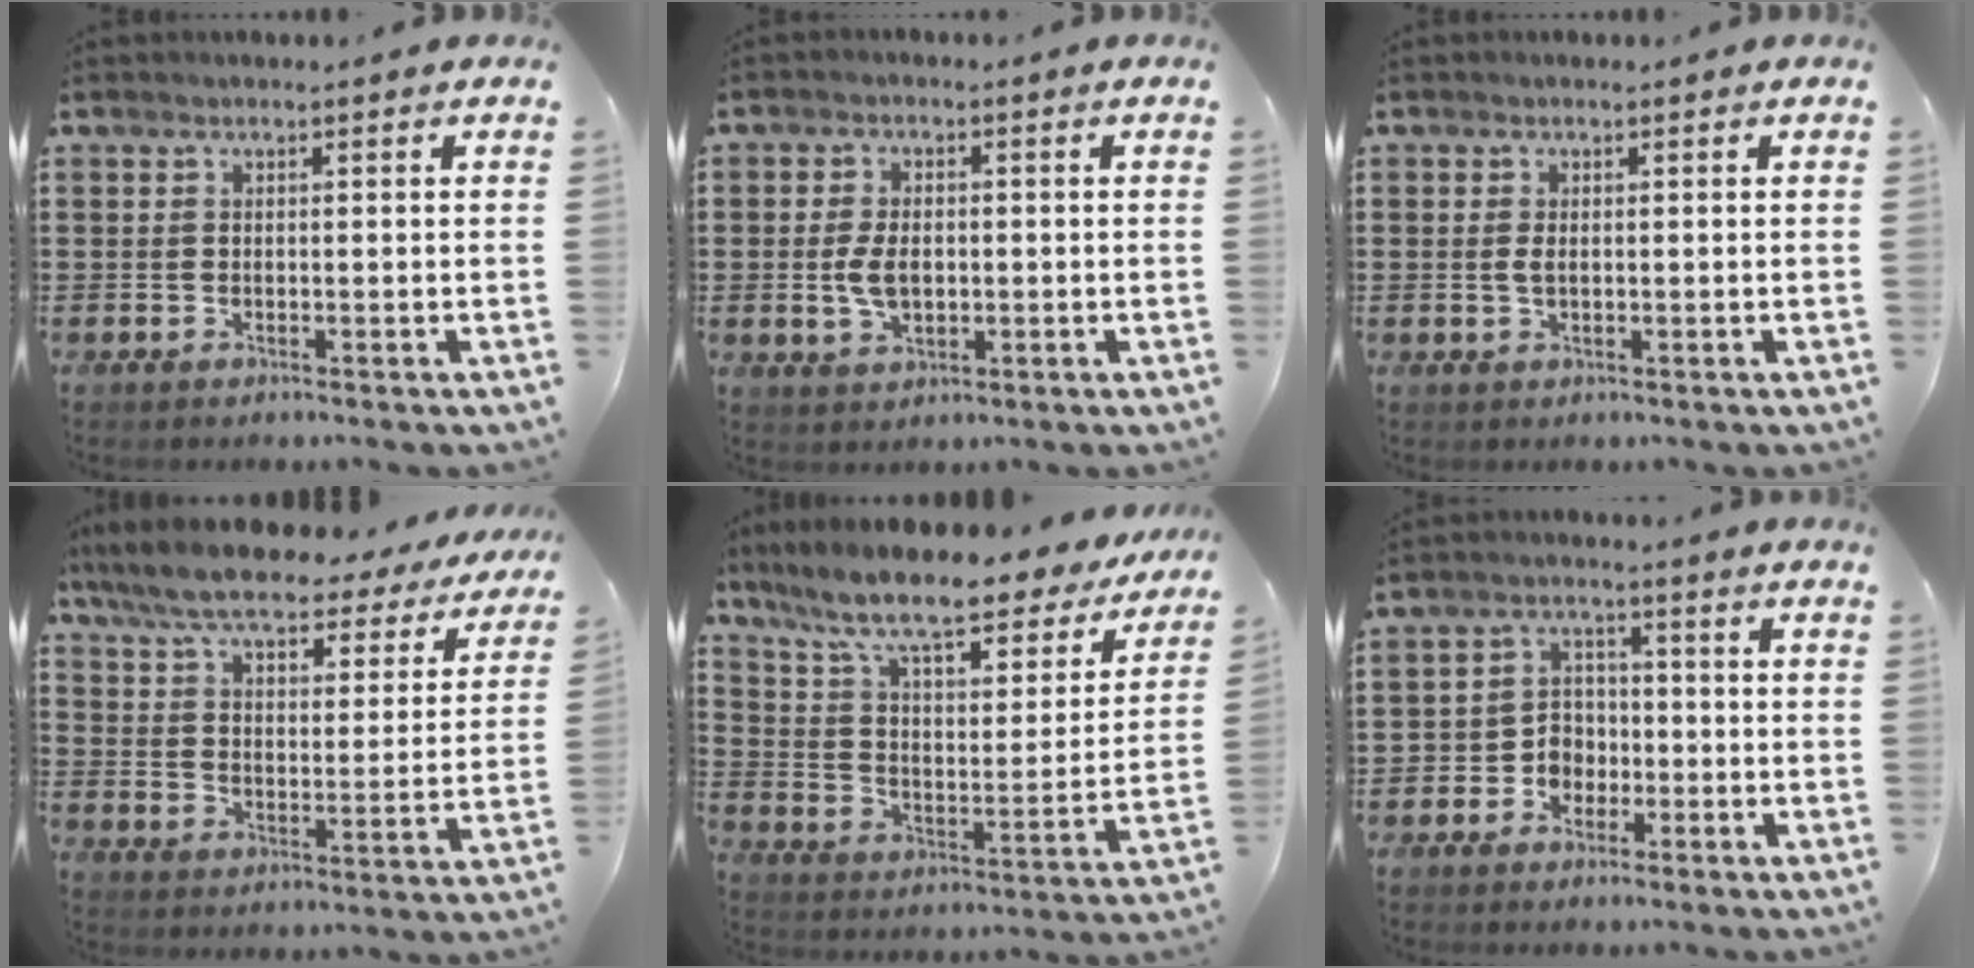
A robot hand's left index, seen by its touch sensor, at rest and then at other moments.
{"total": 4.9, "force": [-0.2, 2.7, 4.0], "torque": [-0.091, 0.001, -0.007]}
{"total": 1.4, "force": [0.2, 0.6, 1.3], "torque": [-0.035, -0.001, 0.000]}
{"total": 7.7, "force": [6.8, 1.0, 3.5], "torque": [-0.096, -0.040, 0.117]}
{"total": 10.4, "force": [8.5, 1.5, 5.9], "torque": [-0.146, -0.053, 0.143]}
{"total": 4.0, "force": [-1.9, 3.4, 1.1], "torque": [-0.033, 0.009, -0.041]}